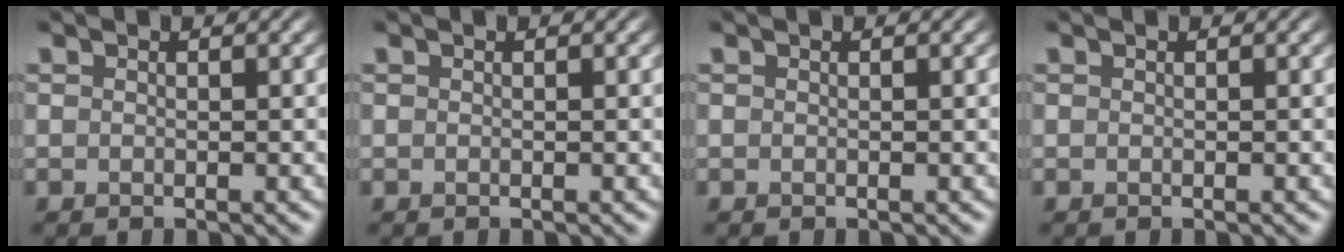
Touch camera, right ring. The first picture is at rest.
{"total": 0.0}
{"total": 0.0}
{"total": 0.0}